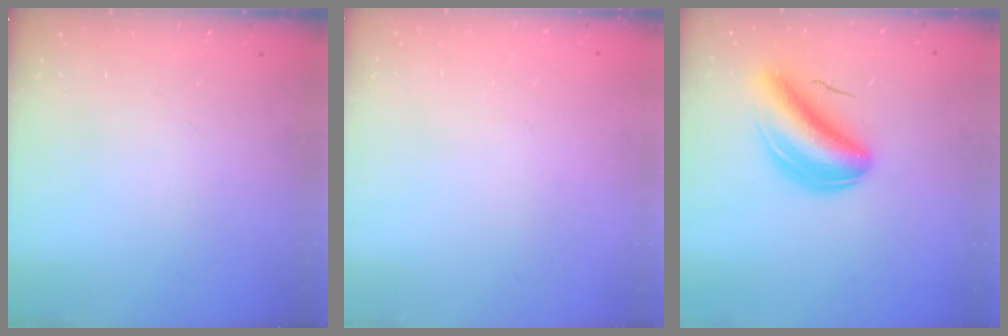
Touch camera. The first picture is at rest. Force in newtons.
{"total": 2.2, "press": 2.2, "slide": 0.1}
{"total": 8.5, "press": 8.2, "slide": 2.3}